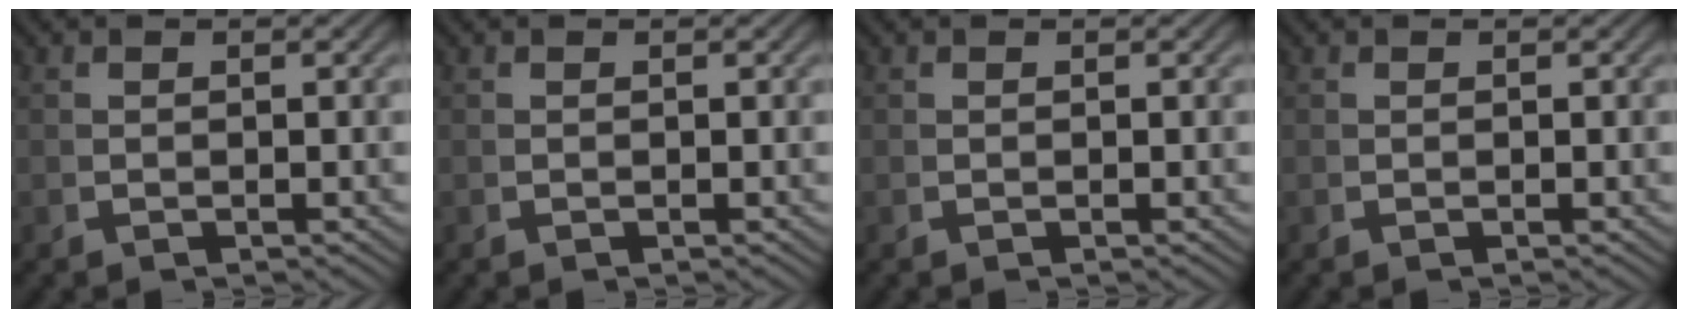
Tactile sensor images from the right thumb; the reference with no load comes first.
{"total": 0.0}
{"total": 0.0}
{"total": 0.0}